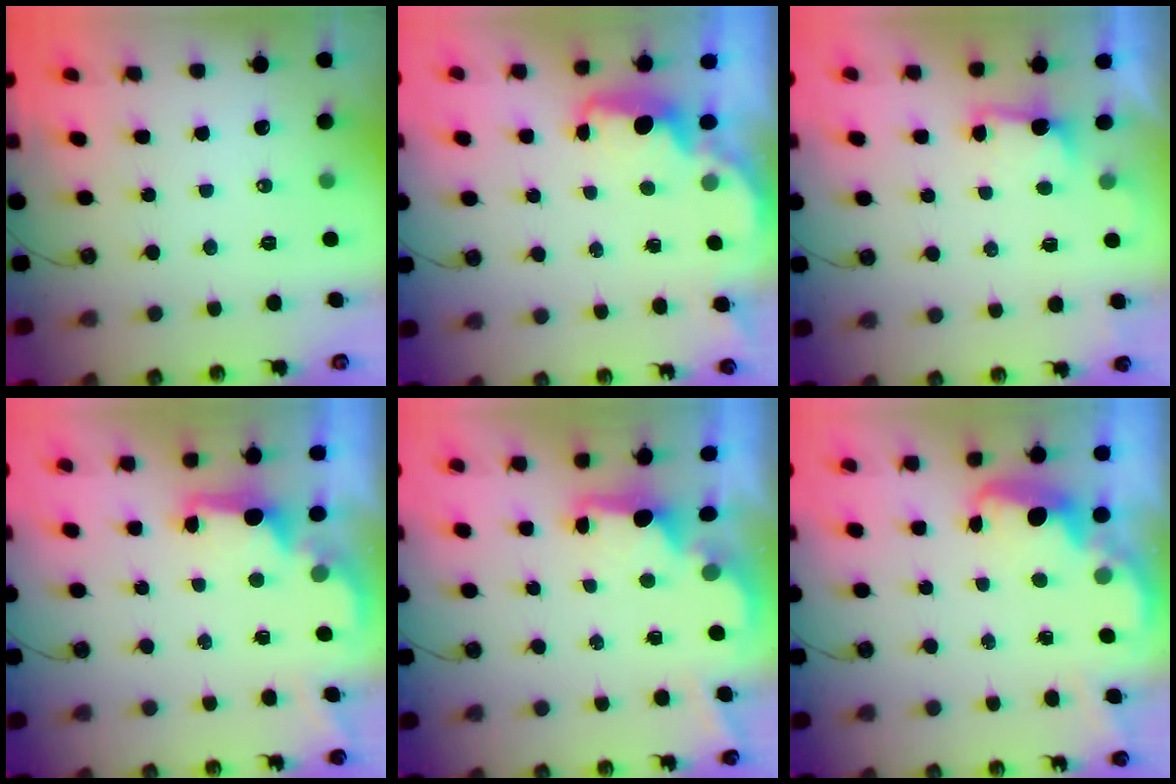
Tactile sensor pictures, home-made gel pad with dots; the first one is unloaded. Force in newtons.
{"total": 2.1, "press": 2.0, "slide": 0.7}
{"total": 2.5, "press": 2.3, "slide": 0.8}
{"total": 2.0, "press": 1.9, "slide": 0.8}
{"total": 2.2, "press": 2.1, "slide": 0.8}
{"total": 2.7, "press": 2.6, "slide": 0.5}